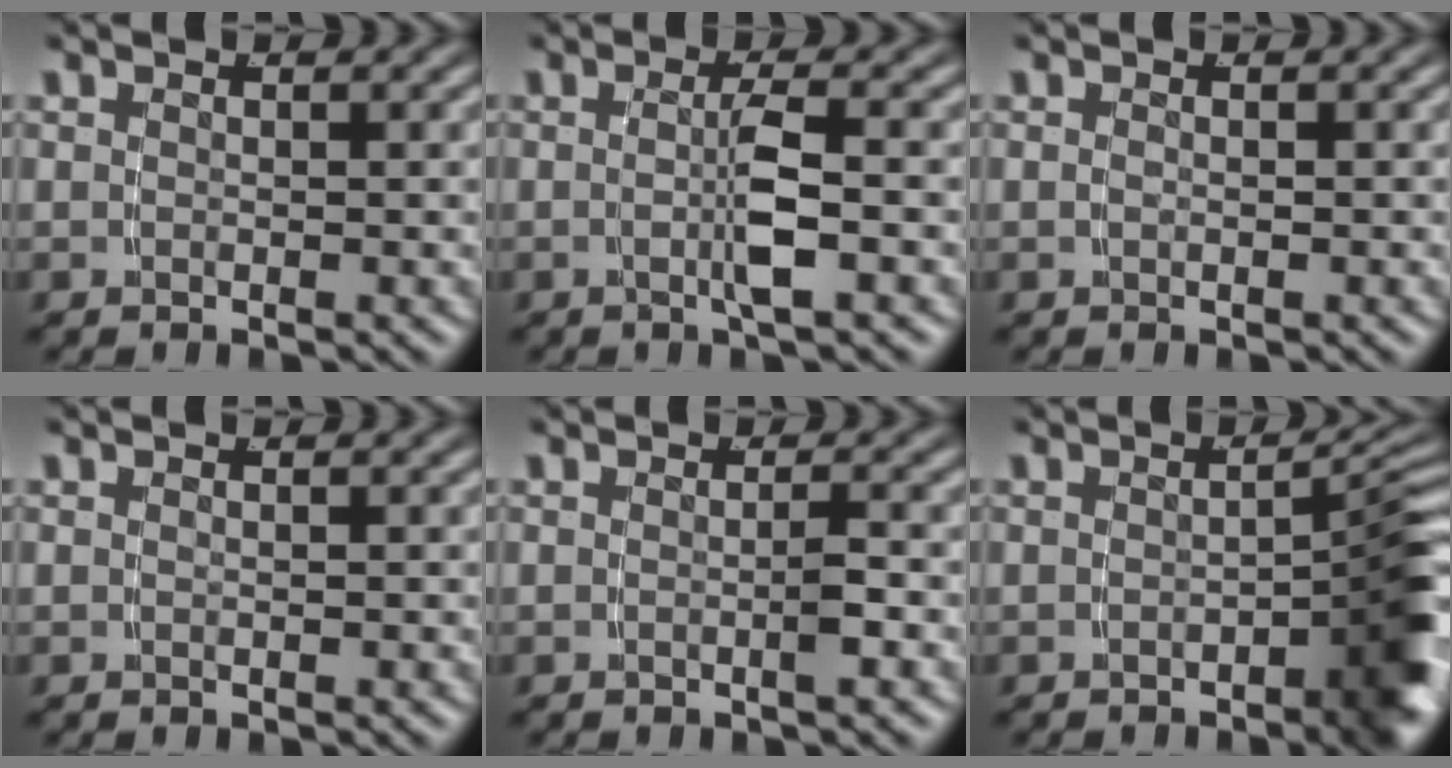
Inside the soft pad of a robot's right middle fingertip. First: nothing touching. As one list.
[{"total": 2.6, "force": [-0.8, -0.8, 2.4], "torque": [-0.033, -0.001, -0.012]}, {"total": 0.5, "force": [-0.3, -0.4, 0.1], "torque": [-0.002, -0.004, -0.001]}, {"total": 0.0}, {"total": 1.0, "force": [-0.5, -0.2, 0.9], "torque": [-0.005, 0.003, -0.011]}, {"total": 5.0, "force": [-2.0, 1.2, 4.4], "torque": [-0.045, 0.002, -0.033]}]